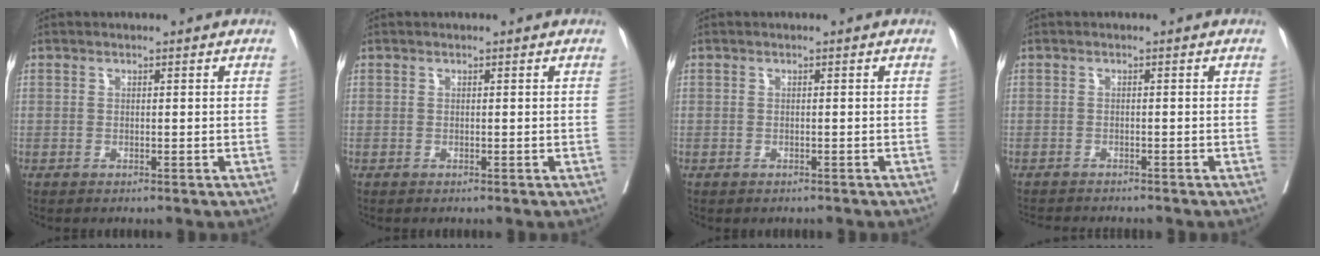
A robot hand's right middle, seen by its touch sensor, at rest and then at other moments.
{"total": 0.0}
{"total": 0.8, "force": [-0.6, 0.5, 0.0], "torque": [-0.004, 0.004, -0.010]}
{"total": 5.0, "force": [-4.7, 0.8, 1.5], "torque": [-0.016, -0.008, -0.070]}